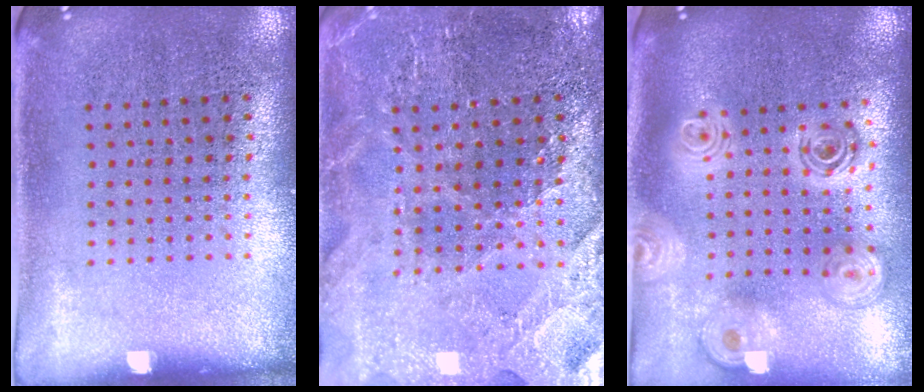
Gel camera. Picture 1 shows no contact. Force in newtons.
{"total": 2.4, "press": 2.3, "slide": 0.2}
{"total": 2.4, "press": 1.9, "slide": 1.6}